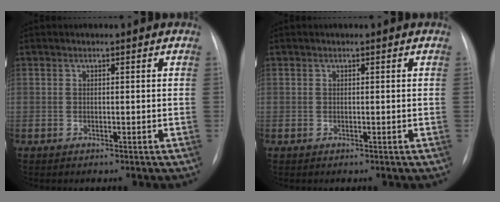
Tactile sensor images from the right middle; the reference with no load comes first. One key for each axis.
{"total": 0.0}